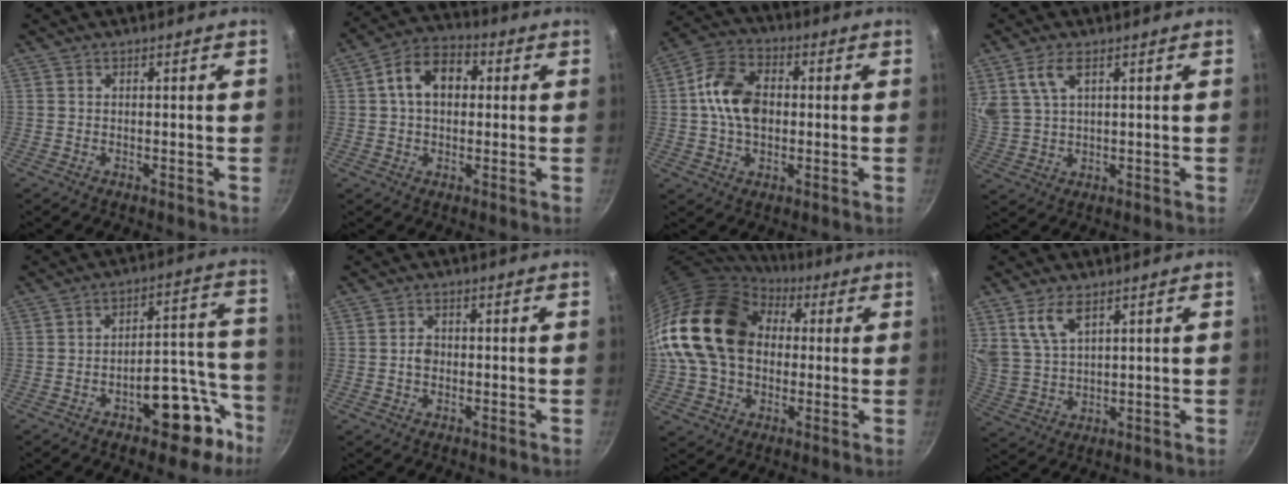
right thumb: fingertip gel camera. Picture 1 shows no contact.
{"total": 10.1, "force": [1.6, 7.1, 7.0], "torque": [-0.086, 0.025, 0.012]}
{"total": 12.0, "force": [0.5, 8.3, 8.7], "torque": [-0.138, 0.020, -0.007]}
{"total": 6.2, "force": [3.1, 2.8, 4.6], "torque": [-0.089, -0.005, 0.070]}
{"total": 13.7, "force": [-7.3, 6.8, 9.4], "torque": [-0.063, 0.080, -0.093]}
{"total": 2.2, "force": [-0.3, 1.7, 1.4], "torque": [-0.018, 0.008, -0.006]}
{"total": 22.6, "force": [3.6, 16.9, 14.7], "torque": [-0.265, 0.040, 0.058]}
{"total": 7.6, "force": [4.2, 3.7, 5.1], "torque": [-0.092, -0.019, 0.096]}